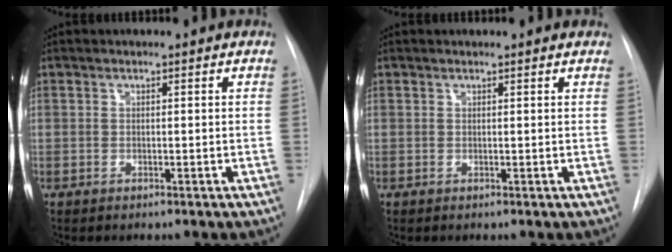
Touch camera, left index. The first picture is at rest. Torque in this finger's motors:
{"motor_torque": [0.31, -0.62, -0.55, 0.00]}